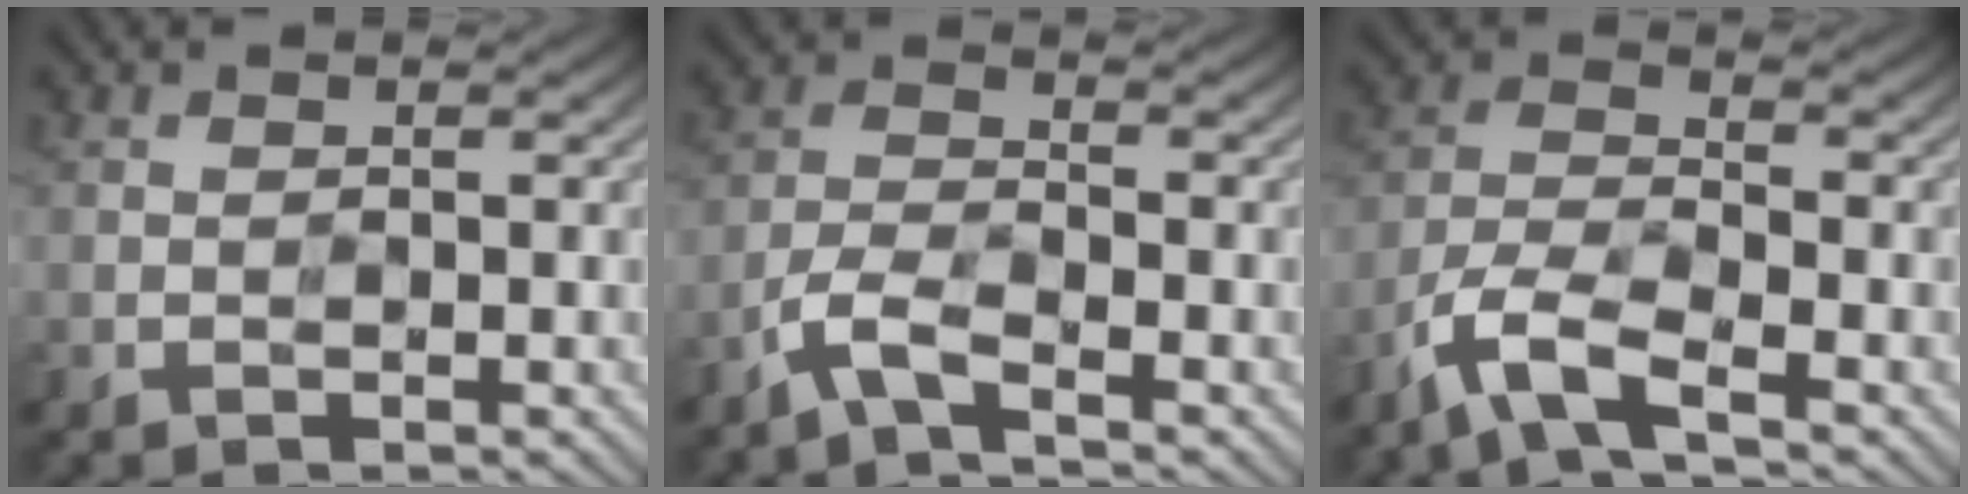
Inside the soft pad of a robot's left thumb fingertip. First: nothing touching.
{"total": 4.4, "force": [-3.2, 1.0, 2.8], "torque": [-0.065, -0.001, -0.080]}
{"total": 6.9, "force": [-4.9, 1.7, 4.6], "torque": [-0.103, -0.004, -0.112]}